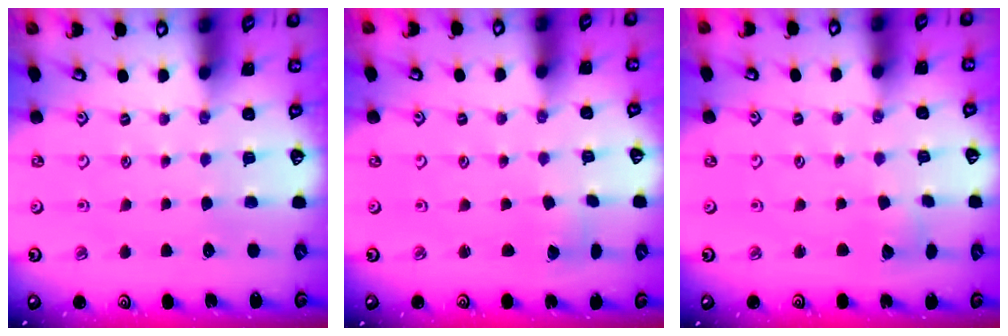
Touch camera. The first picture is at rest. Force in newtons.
{"total": 2.0, "press": 2.0, "slide": 0.1}
{"total": 4.6, "press": 4.6, "slide": 0.5}